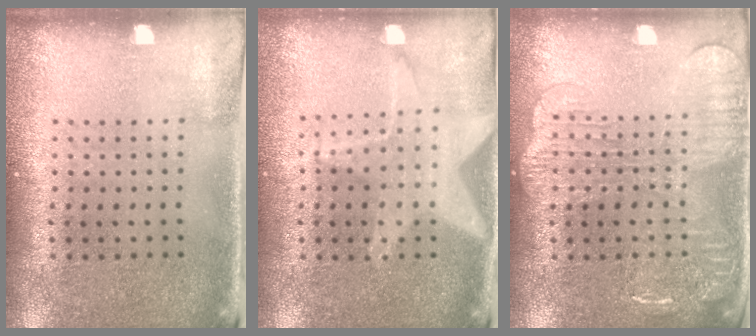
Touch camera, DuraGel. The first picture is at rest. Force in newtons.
{"total": 1.2, "press": 1.2, "slide": 0.2}
{"total": 1.9, "press": 1.8, "slide": 0.5}